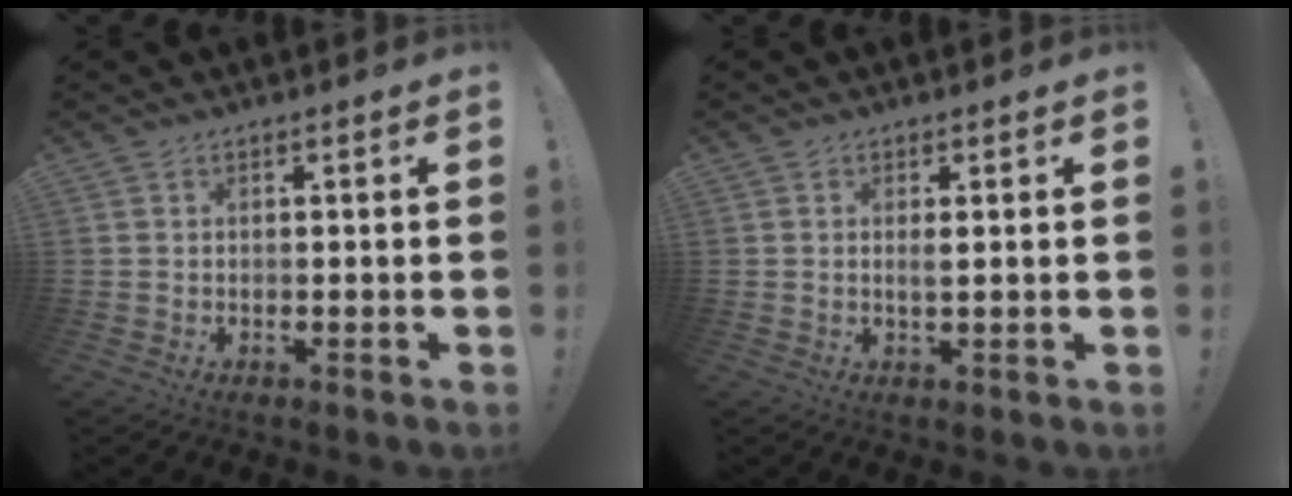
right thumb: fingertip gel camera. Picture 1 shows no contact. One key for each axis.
{"total": 1.6, "fx": 0.6, "fy": 0.2, "fz": 1.5, "tx": -0.015, "ty": -0.008, "tz": 0.006}